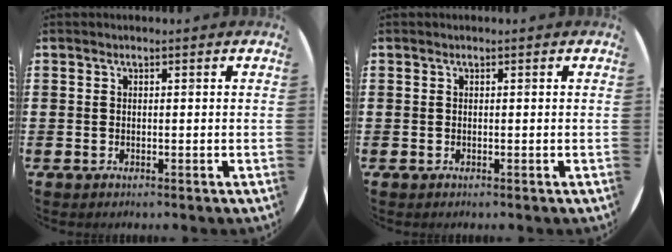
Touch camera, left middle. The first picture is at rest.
{"total": 0.0}